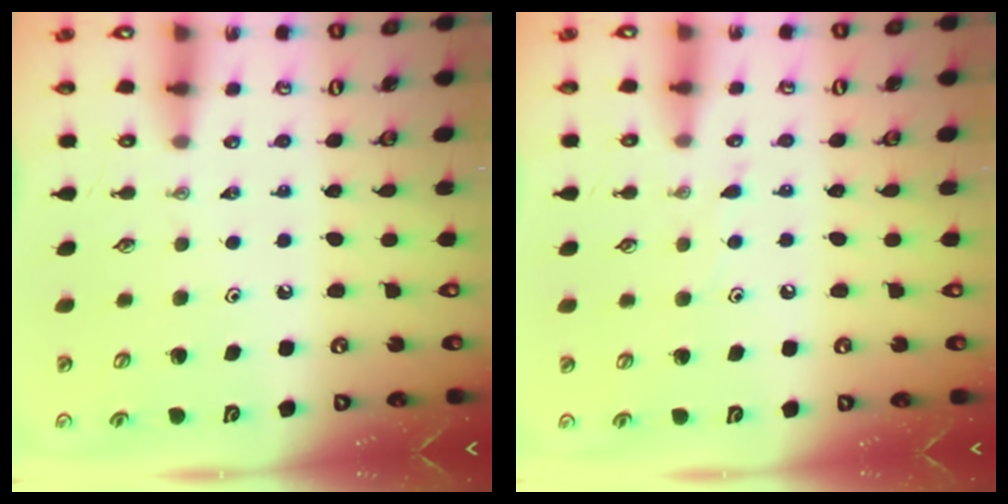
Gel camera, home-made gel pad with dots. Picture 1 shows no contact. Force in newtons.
{"total": 4.9, "press": 4.8, "slide": 0.5}